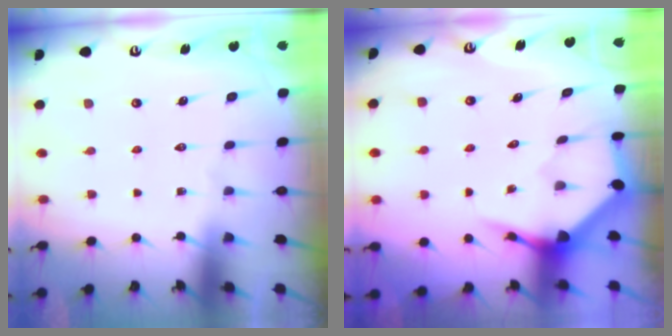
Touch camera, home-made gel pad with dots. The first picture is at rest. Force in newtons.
{"total": 4.0, "press": 3.9, "slide": 0.5}